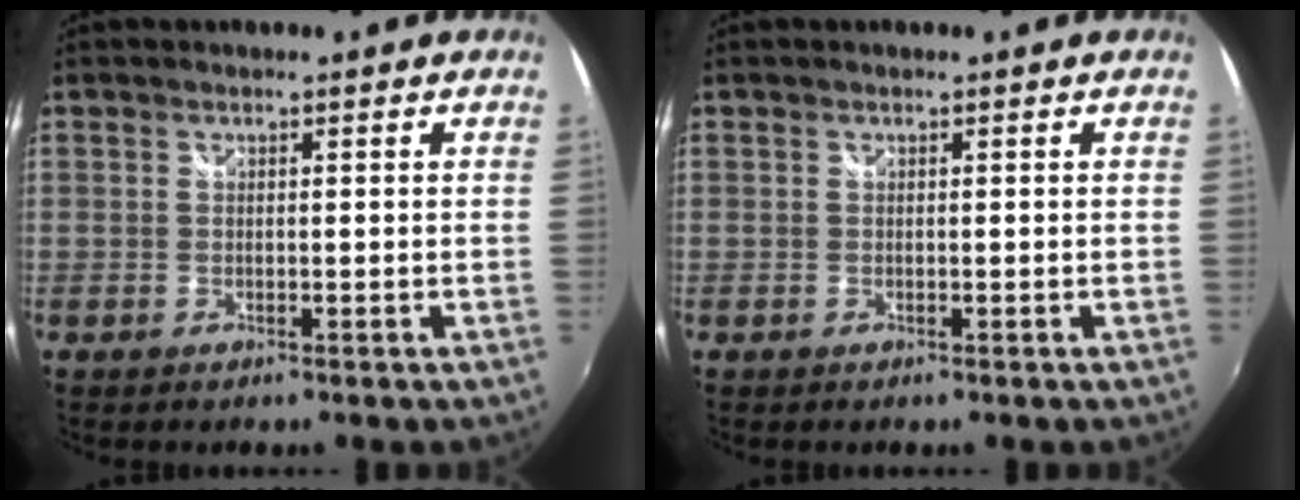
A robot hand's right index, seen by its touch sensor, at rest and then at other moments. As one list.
[{"total": 0.0}]